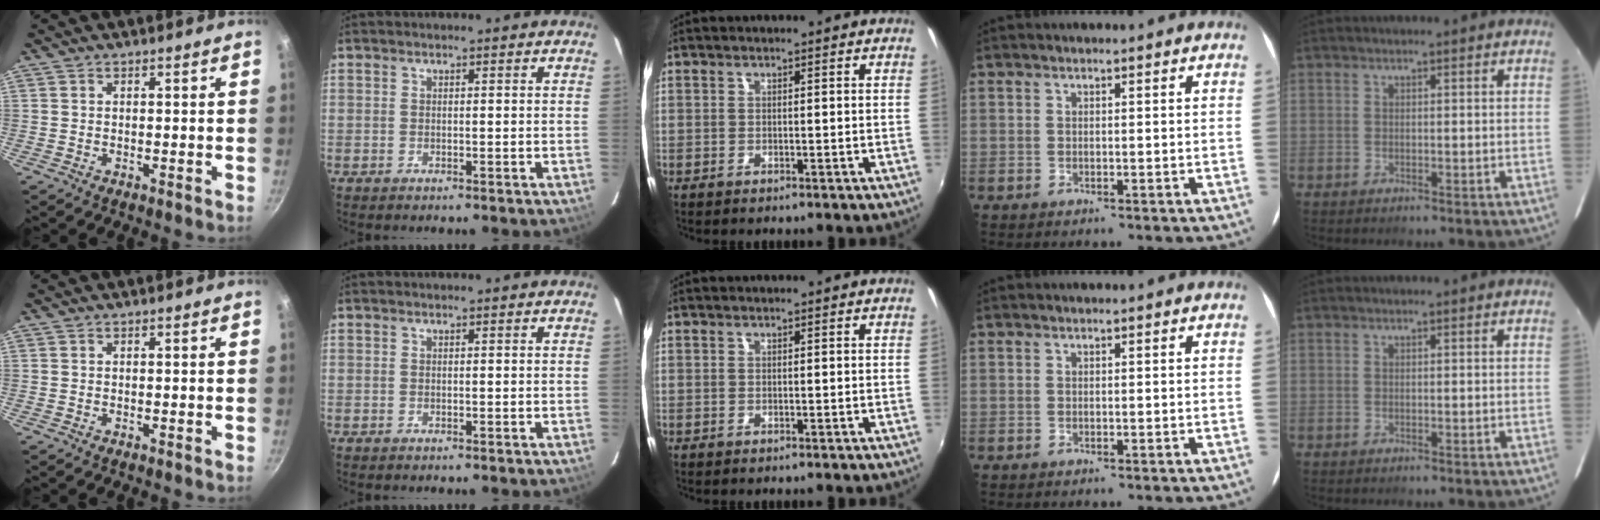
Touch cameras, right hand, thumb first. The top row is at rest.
{}